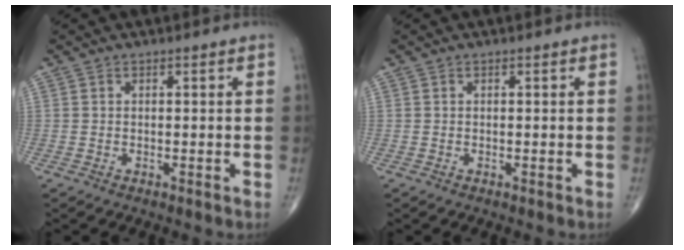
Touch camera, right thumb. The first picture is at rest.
{"total": 0.0}